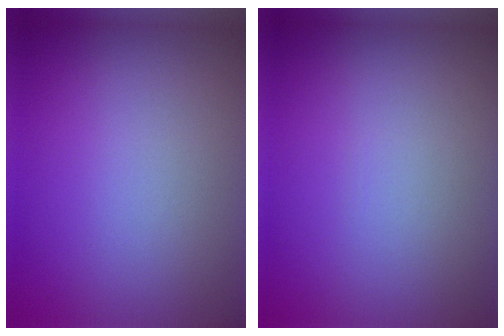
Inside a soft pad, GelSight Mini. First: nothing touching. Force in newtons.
{"total": 0.0}